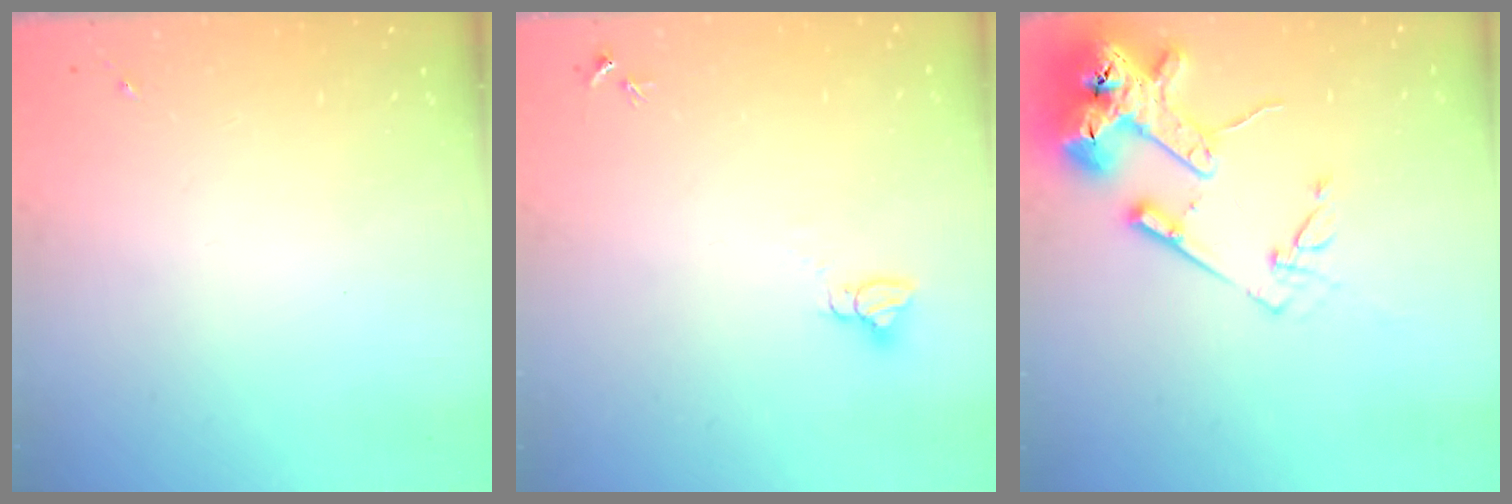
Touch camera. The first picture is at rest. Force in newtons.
{"total": 2.7, "press": 2.7, "slide": 0.1}
{"total": 16.8, "press": 16.7, "slide": 1.9}